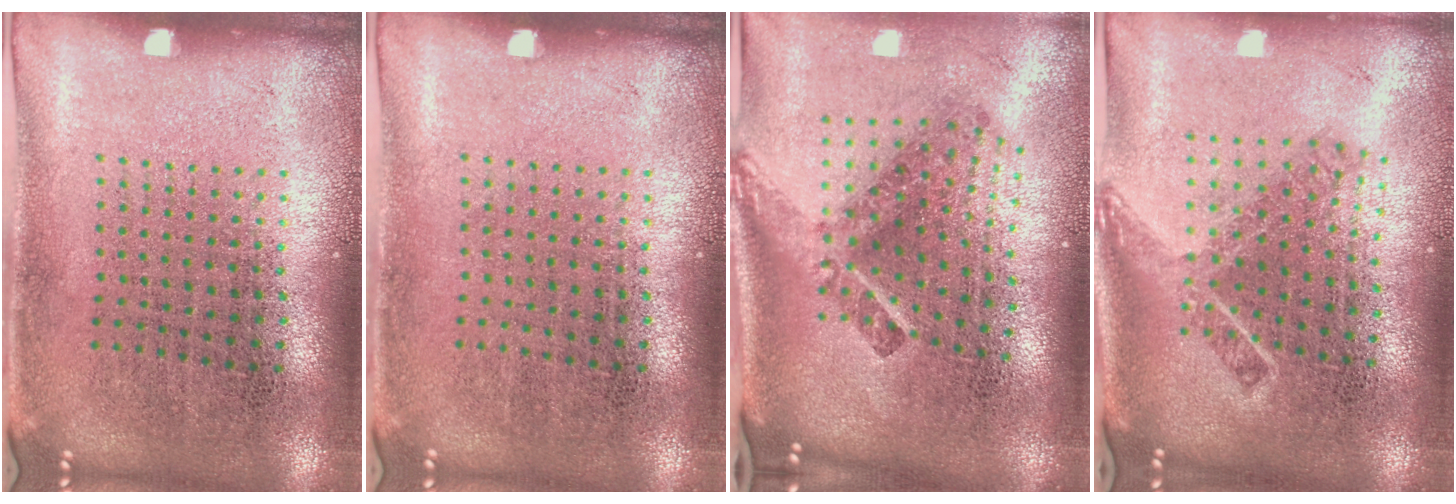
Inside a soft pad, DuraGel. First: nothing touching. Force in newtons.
{"total": 0.0}
{"total": 2.8, "press": 1.6, "slide": 2.2}
{"total": 1.9, "press": 1.3, "slide": 1.4}